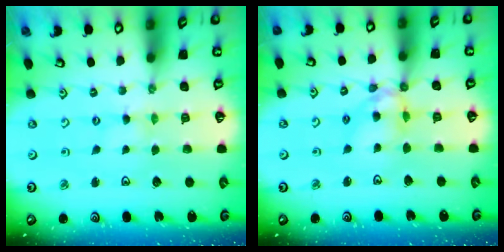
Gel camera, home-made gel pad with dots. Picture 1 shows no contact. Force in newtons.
{"total": 10.9, "press": 10.8, "slide": 1.3}